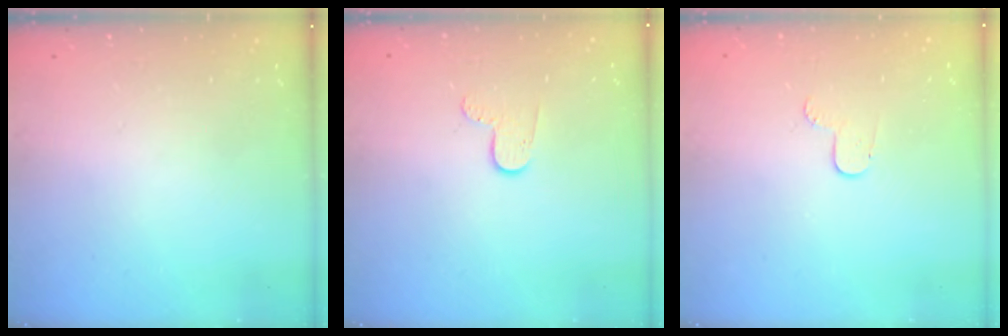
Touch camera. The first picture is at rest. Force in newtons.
{"total": 6.0, "press": 6.0, "slide": 0.5}
{"total": 3.5, "press": 3.5, "slide": 0.4}